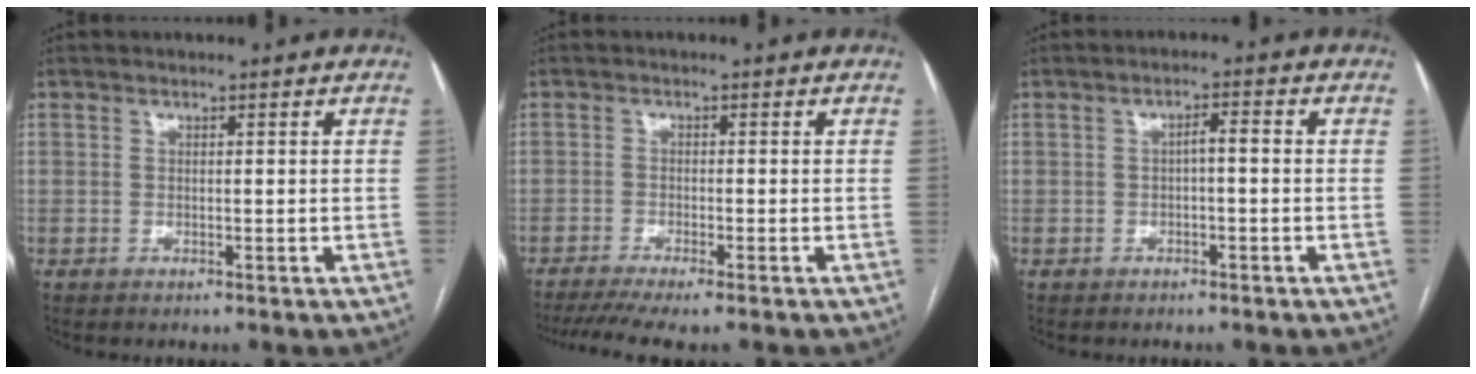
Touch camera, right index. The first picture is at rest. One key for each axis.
{"total": 7.0, "fx": -5.6, "fy": 0.2, "fz": 4.2, "tx": -0.064, "ty": -0.012, "tz": -0.090}
{"total": 2.1, "fx": -0.3, "fy": 0.5, "fz": 2.1, "tx": -0.033, "ty": 0.009, "tz": -0.004}